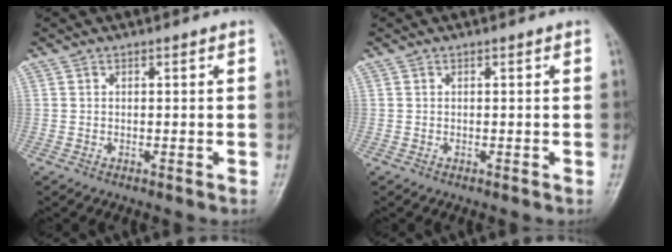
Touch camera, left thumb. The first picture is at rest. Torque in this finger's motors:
{"motor_torque": [0.01, 0.04, 0.00, 0.00, 0.00]}